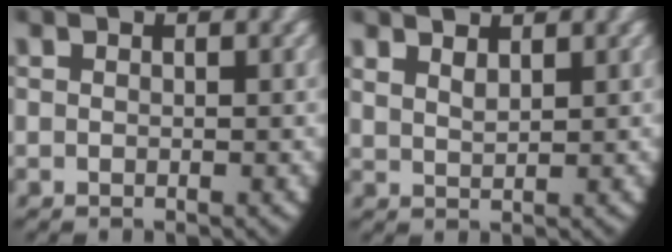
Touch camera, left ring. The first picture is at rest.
{"total": 2.0, "force": [1.8, 0.4, 0.8], "torque": [-0.017, -0.006, 0.040]}